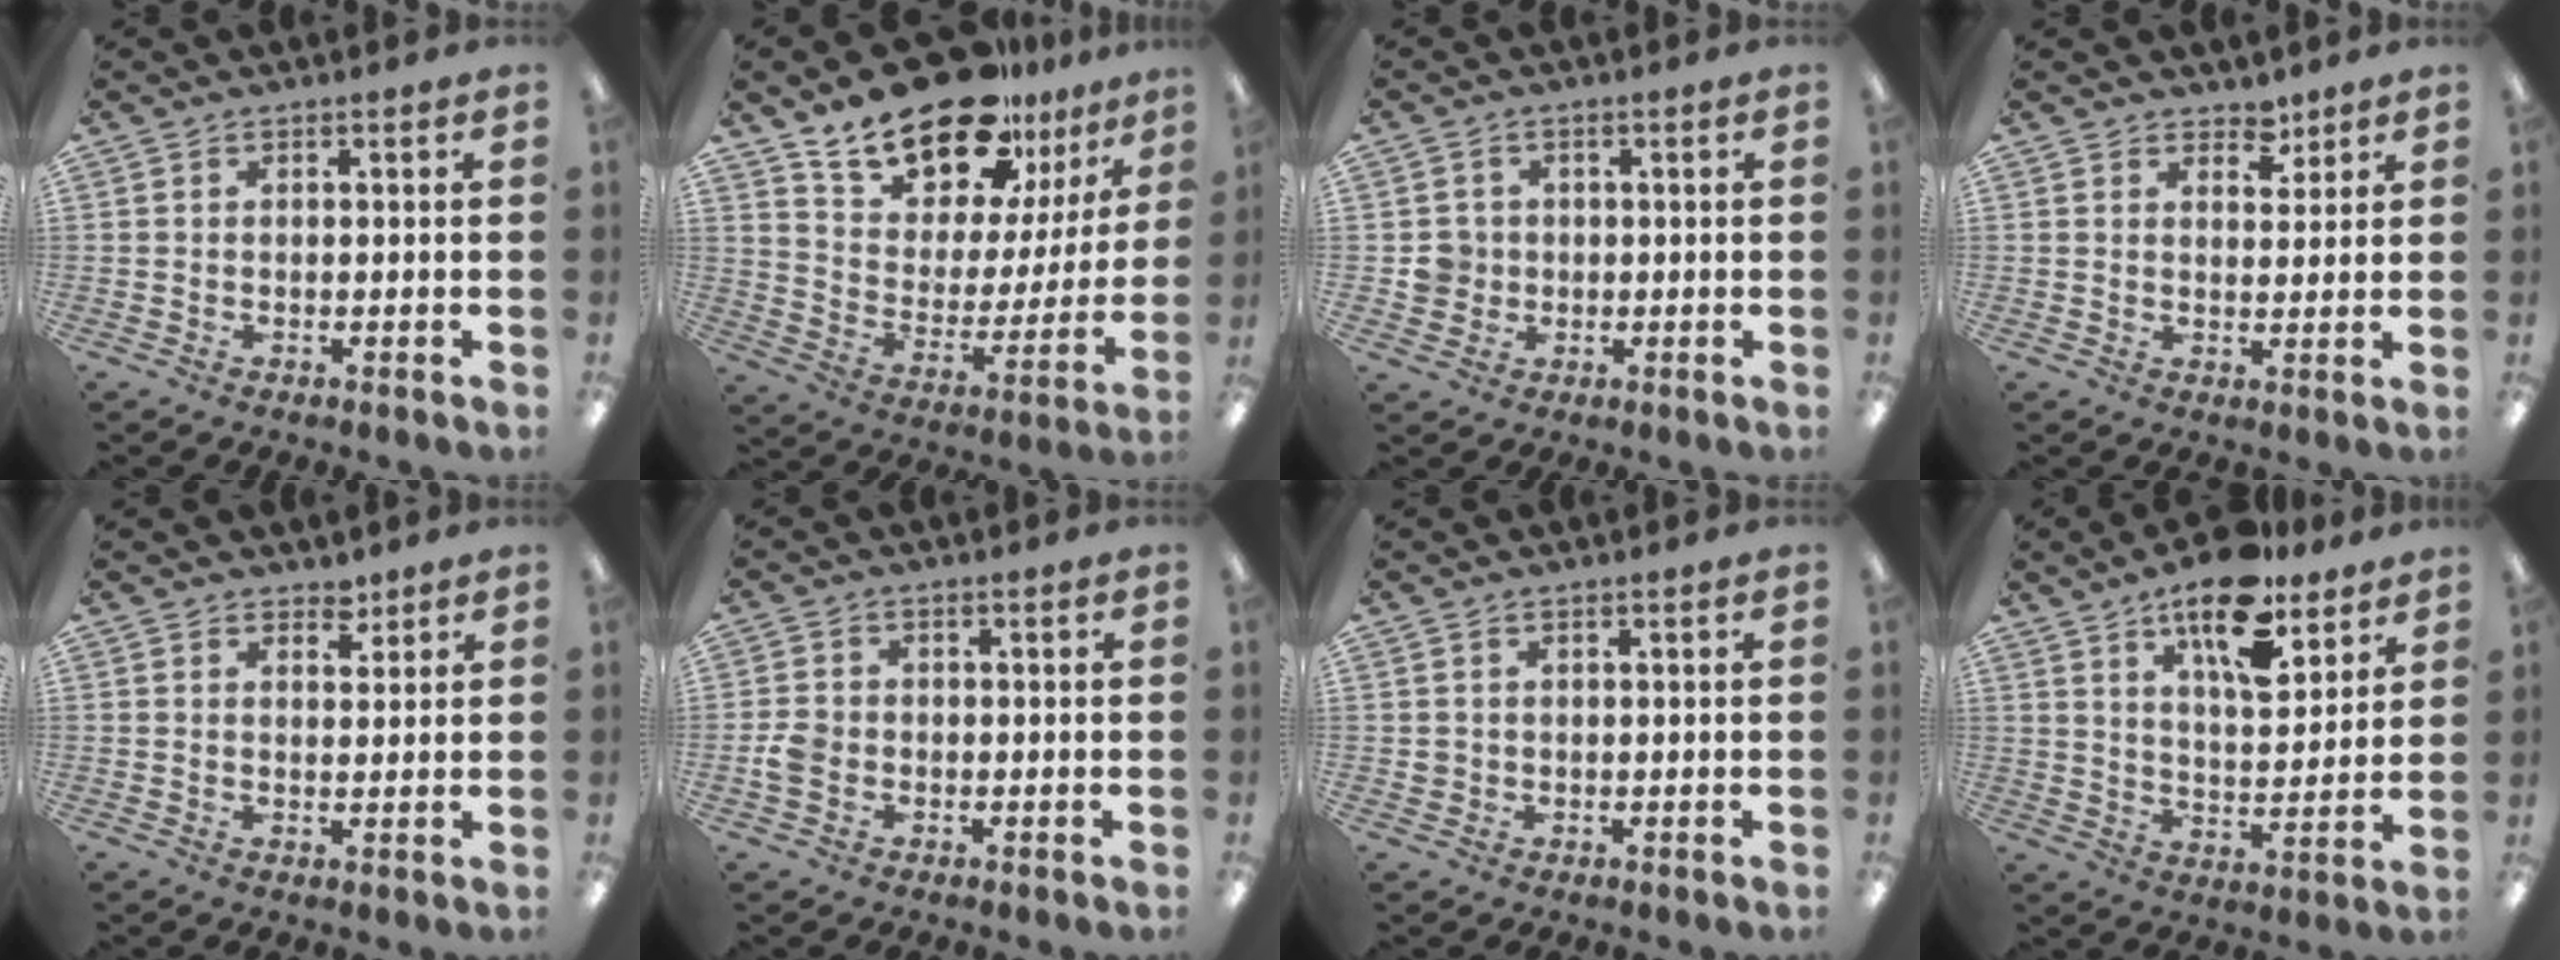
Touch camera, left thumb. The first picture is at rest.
{"total": 19.1, "force": [15.9, 8.2, 6.9], "torque": [-0.131, -0.119, 0.284]}
{"total": 4.1, "force": [0.0, 4.1, 0.6], "torque": [-0.002, 0.005, -0.003]}
{"total": 4.2, "force": [3.5, 2.2, 0.9], "torque": [0.006, -0.024, 0.059]}
{"total": 3.1, "force": [2.6, 1.5, 0.8], "torque": [0.005, -0.017, 0.045]}
{"total": 3.7, "force": [-0.9, 3.0, 2.0], "torque": [-0.032, 0.009, -0.015]}
{"total": 1.4, "force": [0.6, 1.3, 0.3], "torque": [-0.008, 0.003, 0.010]}
{"total": 15.6, "force": [10.5, 6.4, 9.6], "torque": [-0.146, -0.051, 0.177]}